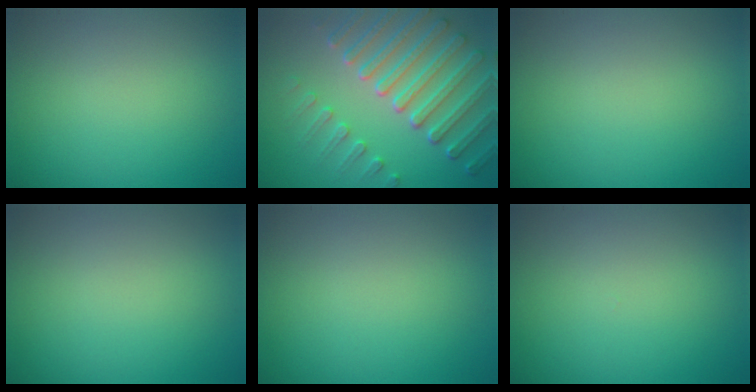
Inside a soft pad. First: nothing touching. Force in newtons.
{"total": 7.2, "press": 5.6, "slide": 4.6}
{"total": 0.0}
{"total": 0.0}
{"total": 0.0}
{"total": 0.0}